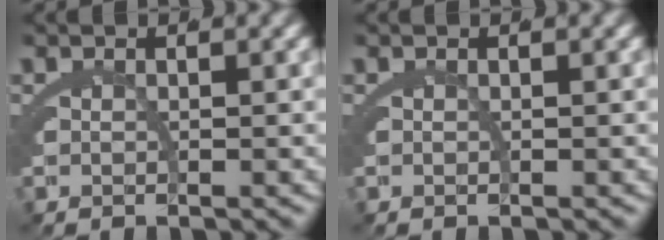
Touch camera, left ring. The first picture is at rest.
{"total": 0.0}